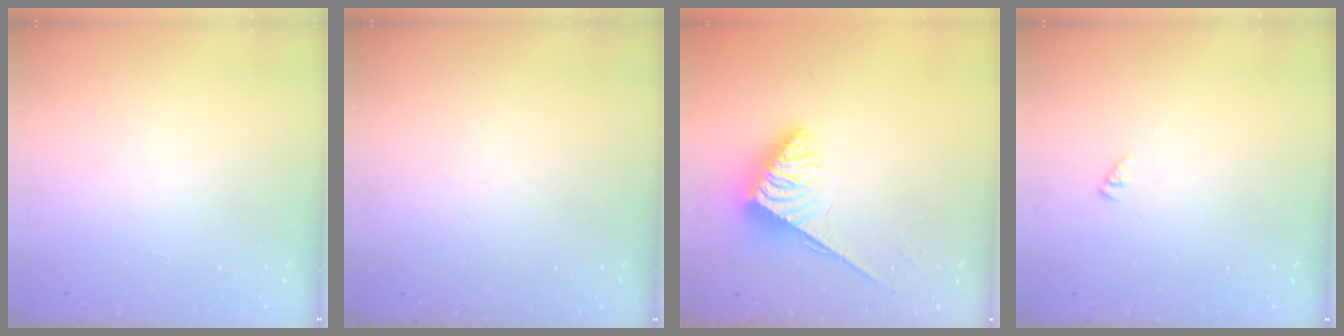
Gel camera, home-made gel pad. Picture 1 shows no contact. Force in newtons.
{"total": 0.0}
{"total": 3.8, "press": 3.7, "slide": 0.6}
{"total": 0.0}